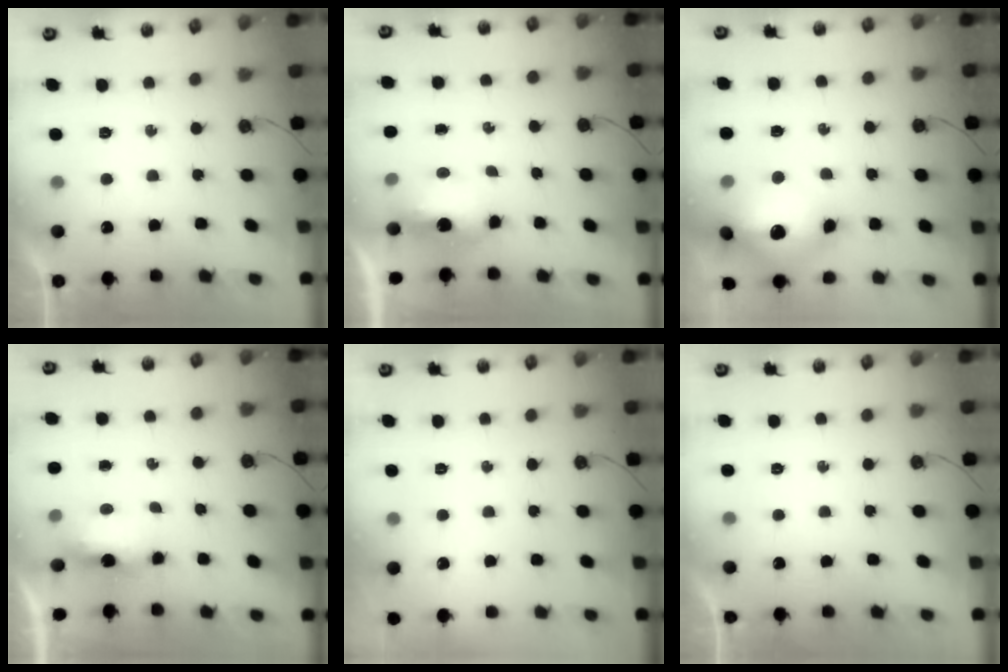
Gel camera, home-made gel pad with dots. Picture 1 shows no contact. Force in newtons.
{"total": 10.0, "press": 8.0, "slide": 6.1}
{"total": 19.1, "press": 19.0, "slide": 1.7}
{"total": 8.1, "press": 6.6, "slide": 4.7}
{"total": 0.0}
{"total": 0.0}